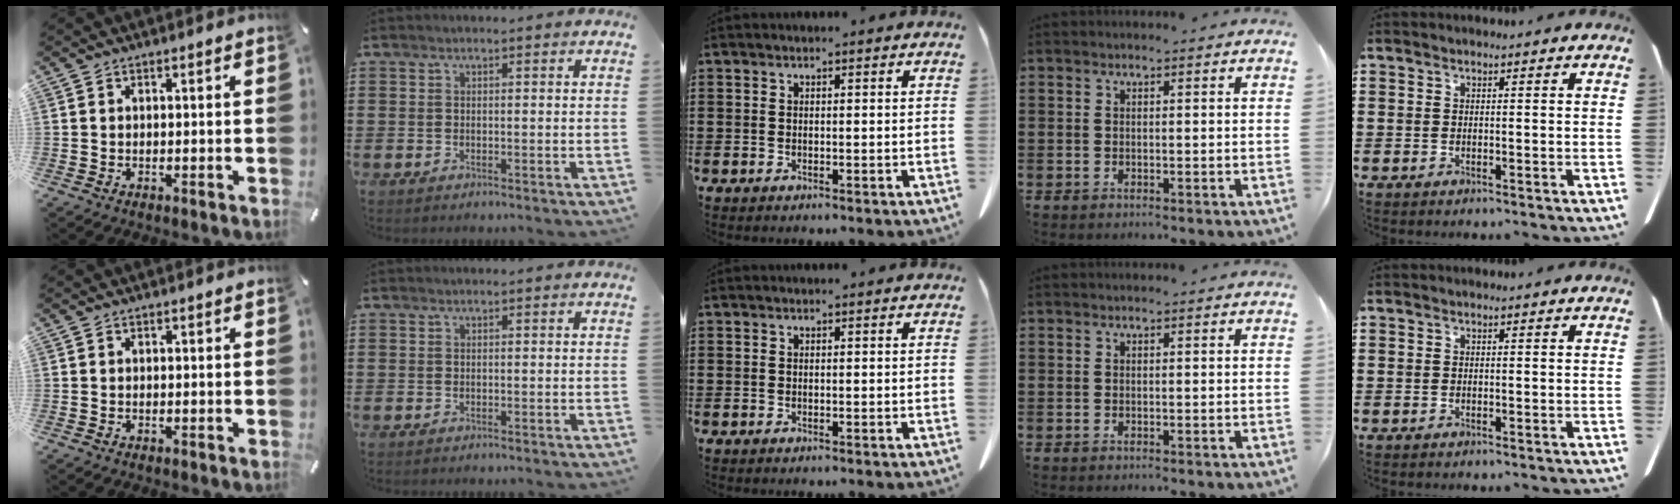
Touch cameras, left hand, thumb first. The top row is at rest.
{}